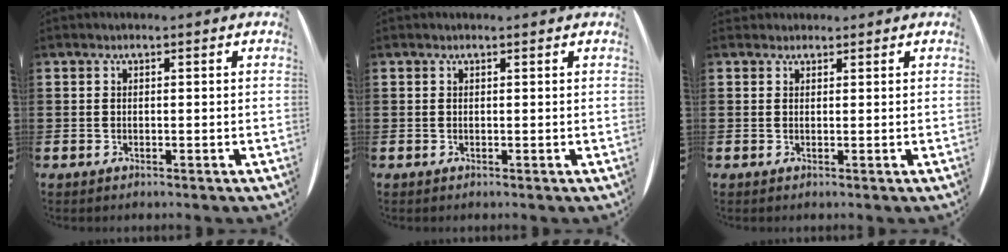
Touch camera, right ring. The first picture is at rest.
{"total": 0.0}
{"total": 0.8, "force": [0.8, 0.3, -0.2], "torque": [0.001, 0.003, 0.016]}